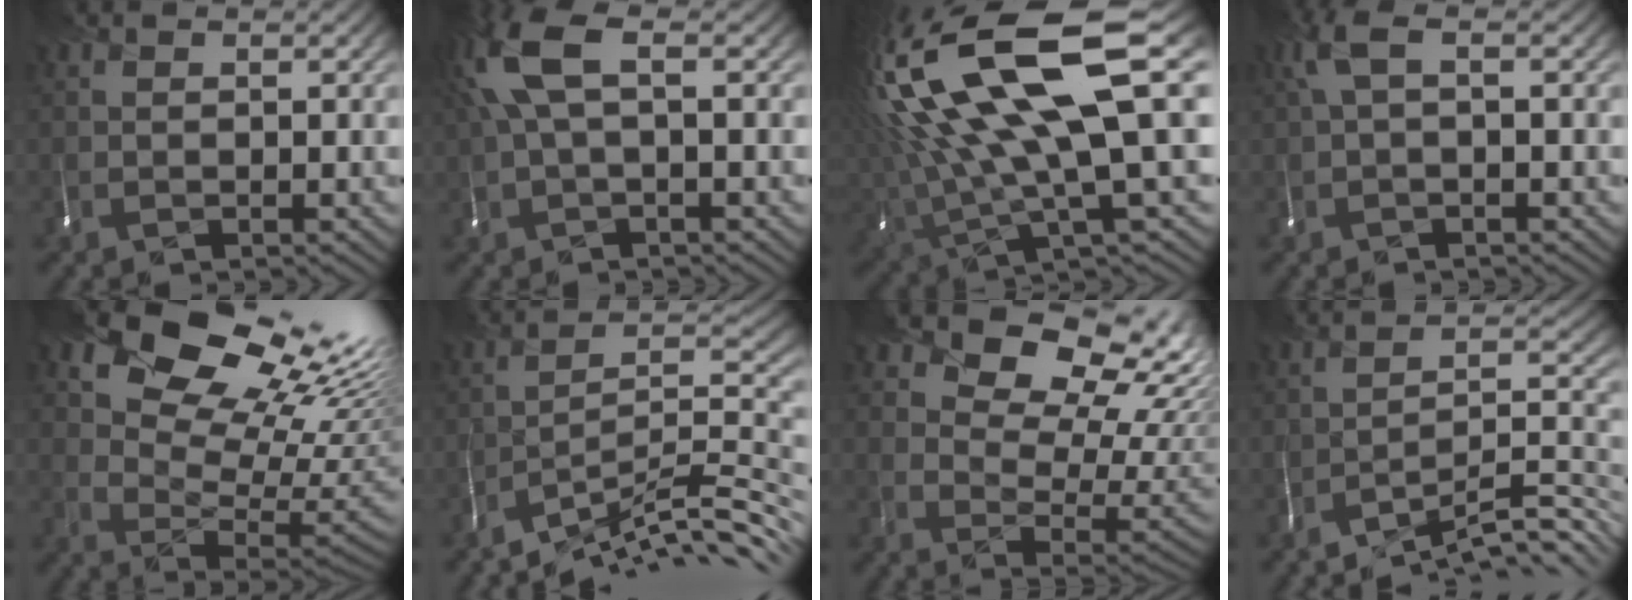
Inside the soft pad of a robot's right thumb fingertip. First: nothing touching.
{"total": 6.1, "force": [1.6, 2.2, 5.4], "torque": [-0.139, 0.013, 0.026]}
{"total": 17.9, "force": [4.7, 5.6, 16.4], "torque": [-0.331, -0.012, 0.094]}
{"total": 2.2, "force": [0.3, 0.4, 2.1], "torque": [-0.055, 0.004, 0.003]}
{"total": 14.8, "force": [6.8, 8.7, 9.9], "torque": [-0.136, 0.023, 0.113]}
{"total": 10.9, "force": [-8.5, 1.1, 6.8], "torque": [-0.090, 0.012, -0.153]}
{"total": 13.0, "force": [7.4, 7.4, 7.7], "torque": [-0.123, 0.013, 0.108]}
{"total": 9.4, "force": [-8.0, 0.4, 5.0], "torque": [-0.061, 0.008, -0.141]}